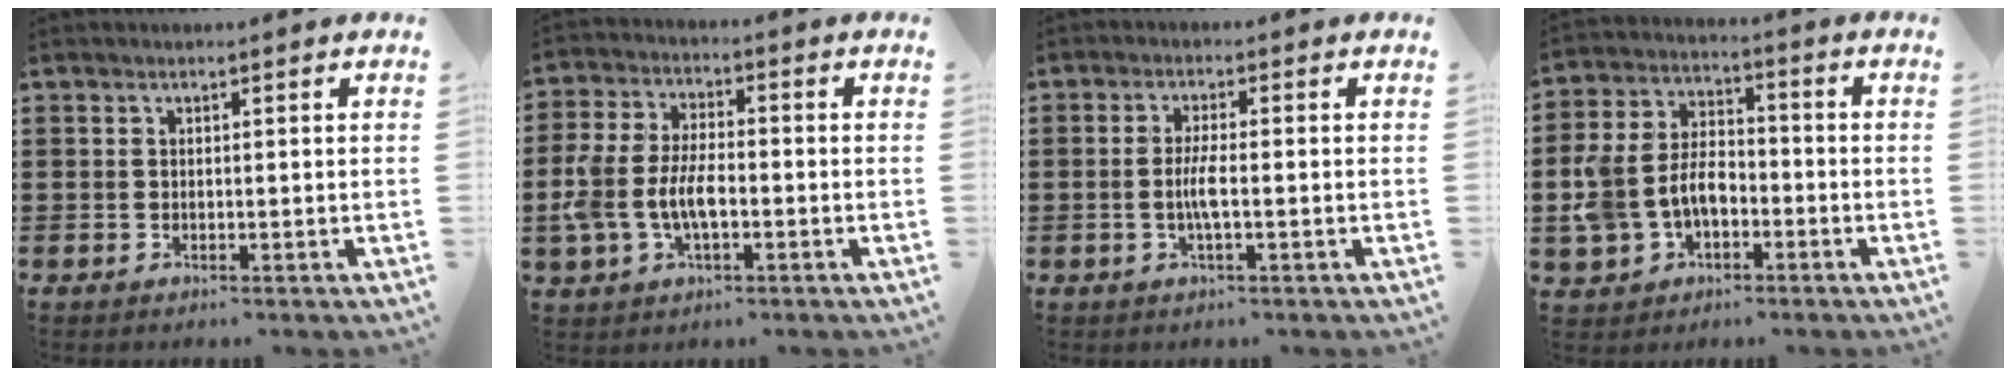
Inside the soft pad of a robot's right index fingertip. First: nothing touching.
{"total": 7.7, "force": [-1.9, 4.2, 6.2], "torque": [-0.159, -0.003, -0.045]}
{"total": 3.6, "force": [-0.7, 0.5, 3.5], "torque": [-0.076, -0.007, -0.018]}
{"total": 7.9, "force": [-1.9, 5.7, 5.2], "torque": [-0.148, 0.004, -0.045]}